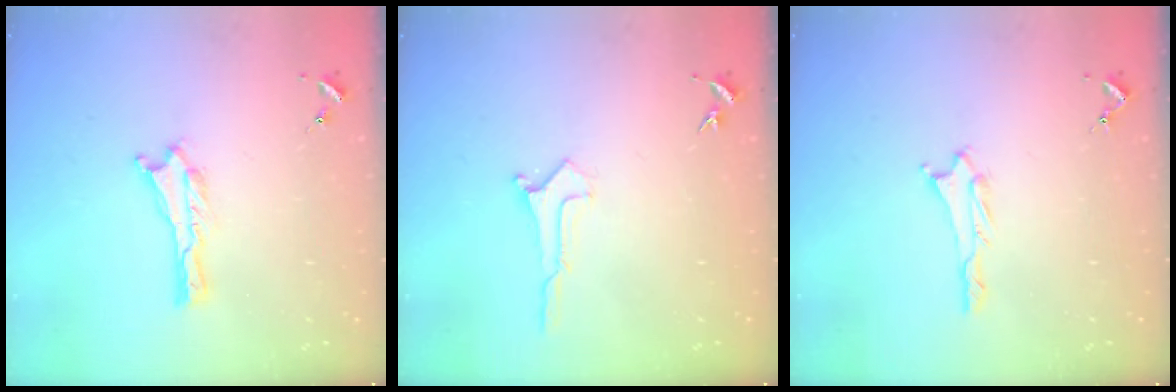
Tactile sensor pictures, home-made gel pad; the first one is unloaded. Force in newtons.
{"total": 0.0}
{"total": 1.2, "press": 1.2, "slide": 0.1}